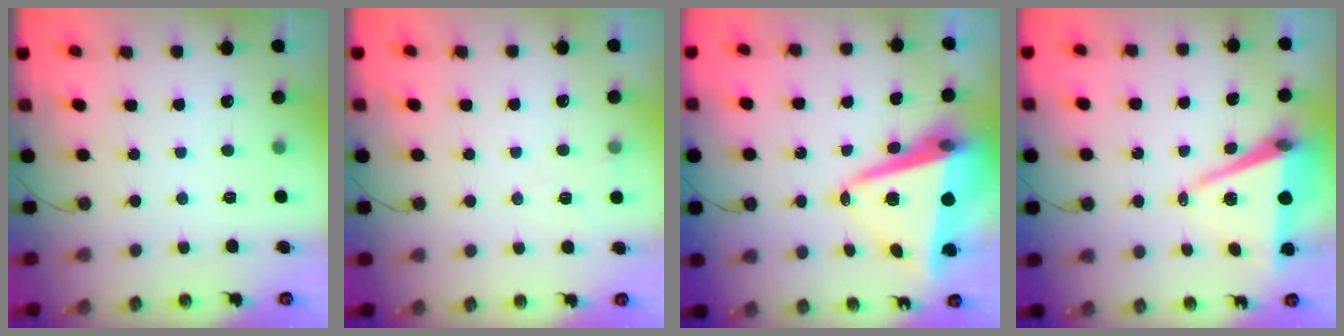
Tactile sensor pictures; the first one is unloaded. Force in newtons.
{"total": 5.4, "press": 3.2, "slide": 4.3}
{"total": 13.6, "press": 13.5, "slide": 1.6}
{"total": 8.8, "press": 7.8, "slide": 4.1}